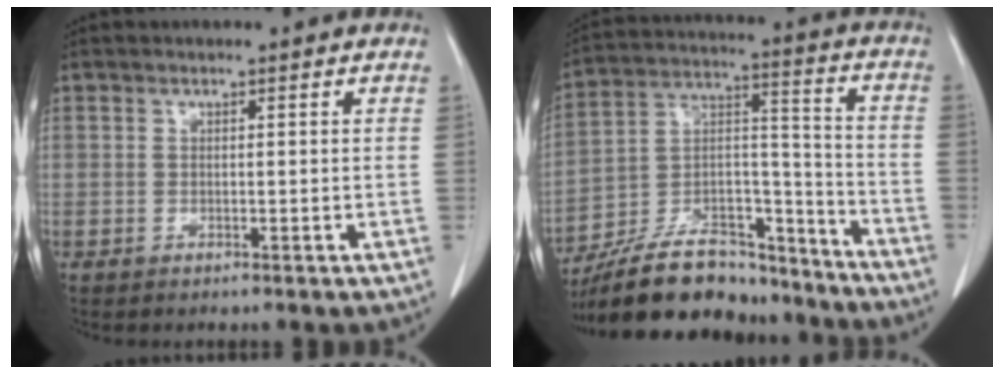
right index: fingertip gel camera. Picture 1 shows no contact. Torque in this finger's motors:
{"motor_torque": [1.09, -1.05, 0.69, 0.15]}